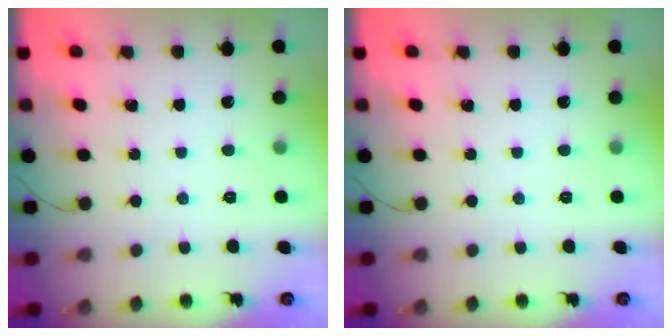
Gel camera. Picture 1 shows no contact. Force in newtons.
{"total": 0.0}